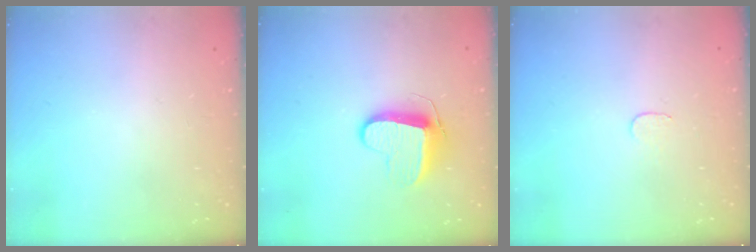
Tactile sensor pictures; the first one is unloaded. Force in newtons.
{"total": 9.2, "press": 9.2, "slide": 0.3}
{"total": 3.0, "press": 3.0, "slide": 0.3}